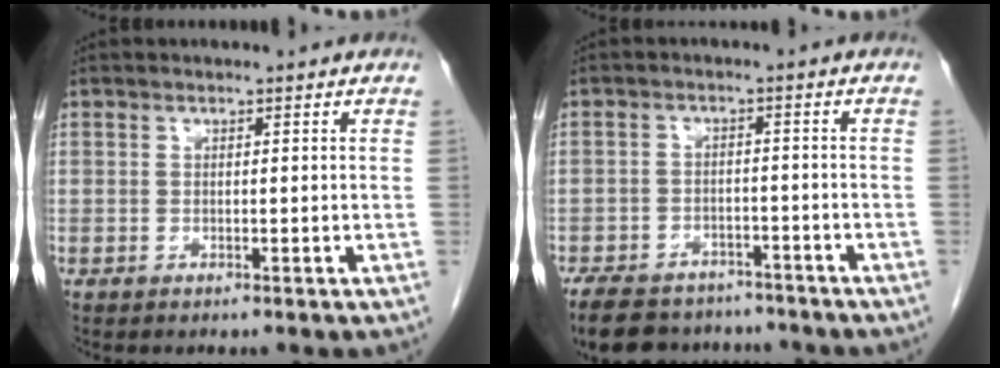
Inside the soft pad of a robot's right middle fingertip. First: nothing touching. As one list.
[{"total": 13.9, "force": [-11.4, 6.2, 4.9], "torque": [-0.101, -0.001, -0.154]}]